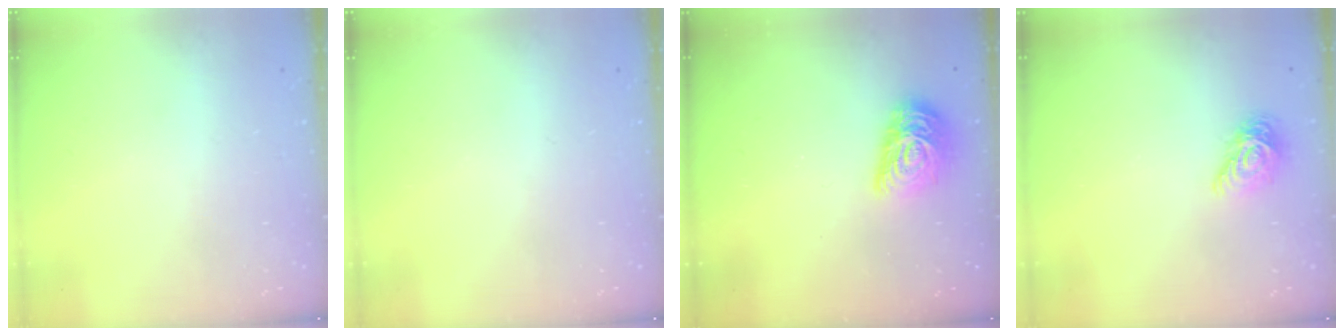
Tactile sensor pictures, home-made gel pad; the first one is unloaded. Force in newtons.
{"total": 0.0}
{"total": 13.1, "press": 13.1, "slide": 0.5}
{"total": 9.3, "press": 9.3, "slide": 0.3}